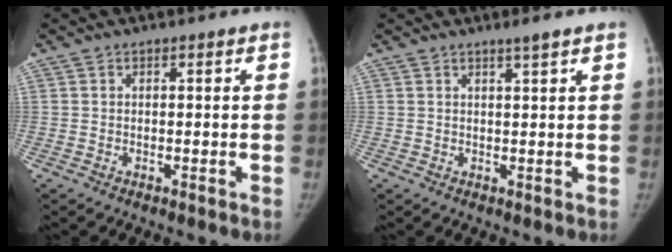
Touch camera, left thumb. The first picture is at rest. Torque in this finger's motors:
{"motor_torque": [-0.20, -0.32, 0.32, -0.14, 0.00]}